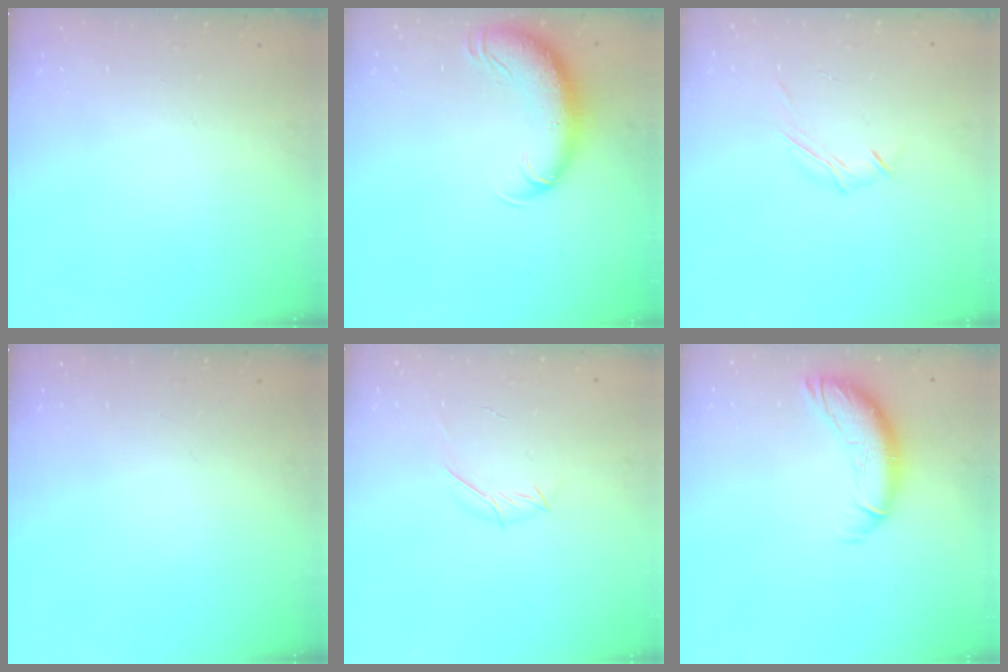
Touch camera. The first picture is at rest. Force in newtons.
{"total": 10.6, "press": 10.3, "slide": 2.5}
{"total": 5.7, "press": 5.6, "slide": 0.7}
{"total": 0.0}
{"total": 6.4, "press": 6.2, "slide": 1.5}
{"total": 12.6, "press": 12.4, "slide": 1.8}